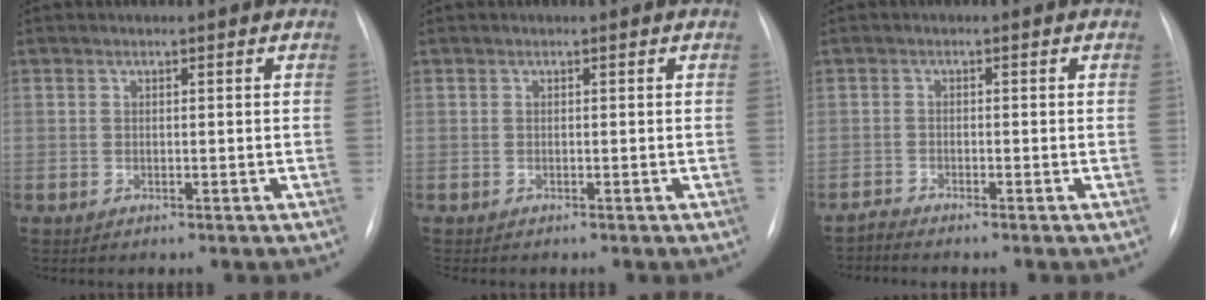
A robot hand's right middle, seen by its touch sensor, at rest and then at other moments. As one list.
[{"total": 0.9, "force": [-0.8, 0.3, 0.4], "torque": [-0.006, -0.001, -0.011]}, {"total": 1.5, "force": [-1.4, -0.4, -0.3], "torque": [0.008, -0.008, -0.028]}]